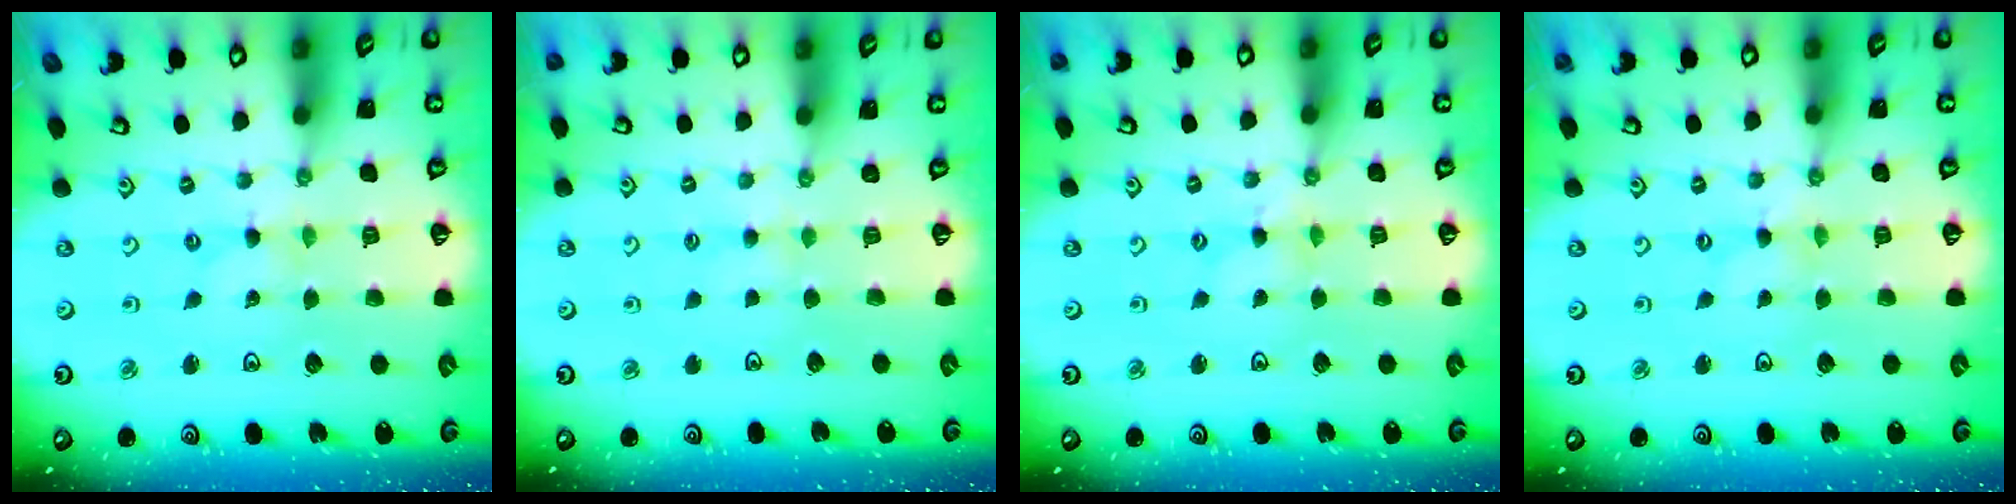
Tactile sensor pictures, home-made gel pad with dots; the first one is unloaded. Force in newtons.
{"total": 2.1, "press": 2.0, "slide": 0.4}
{"total": 1.2, "press": 1.2, "slide": 0.3}
{"total": 0.0}